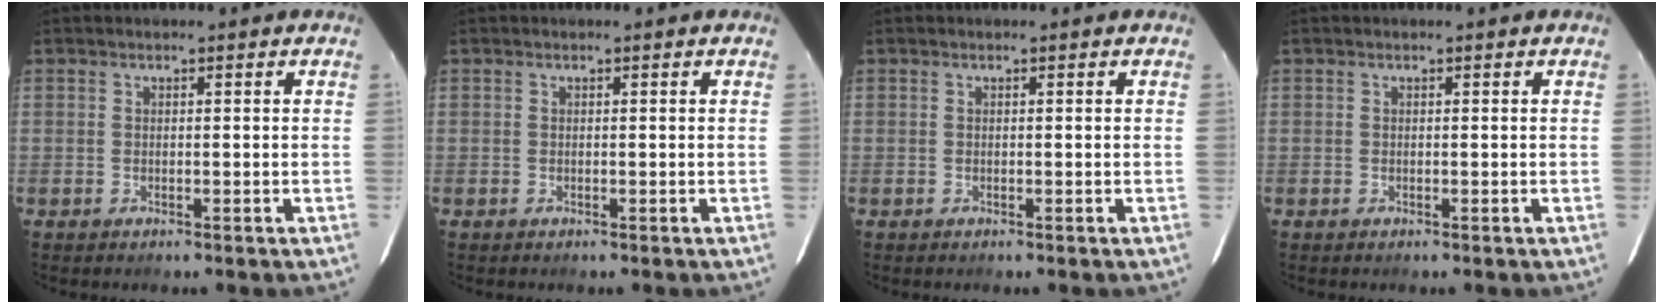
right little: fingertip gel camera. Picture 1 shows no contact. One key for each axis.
{"total": 0.0}
{"total": 0.0}
{"total": 0.0}